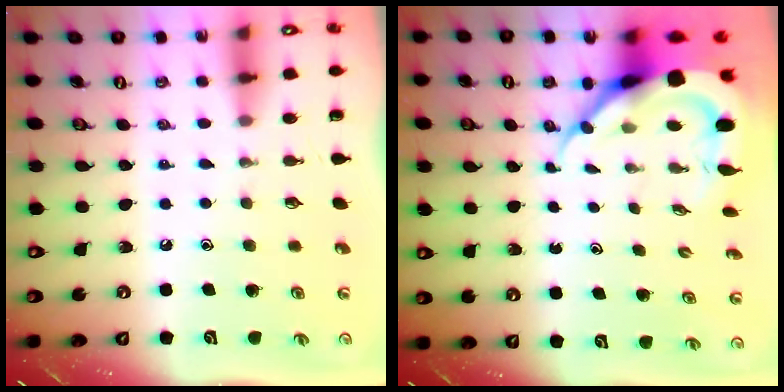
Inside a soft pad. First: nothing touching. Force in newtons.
{"total": 11.1, "press": 11.0, "slide": 1.4}